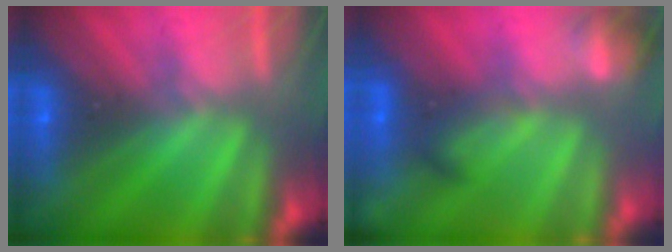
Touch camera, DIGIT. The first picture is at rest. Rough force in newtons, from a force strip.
{"total": 2.4}